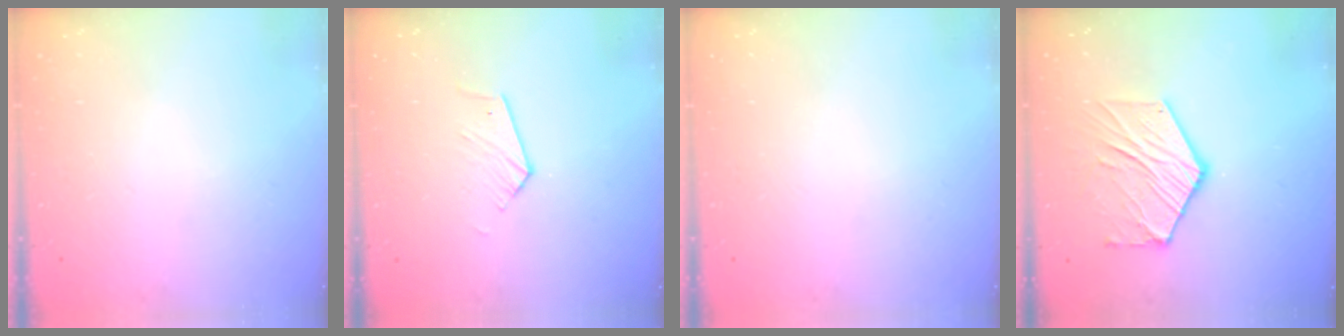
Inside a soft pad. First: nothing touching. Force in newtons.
{"total": 4.1, "press": 4.1, "slide": 0.4}
{"total": 0.0}
{"total": 12.2, "press": 12.1, "slide": 1.1}